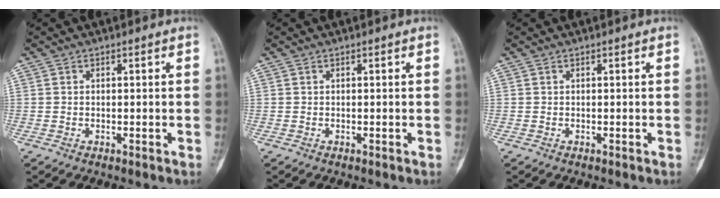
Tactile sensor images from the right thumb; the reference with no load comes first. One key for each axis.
{"total": 0.0}
{"total": 0.0}